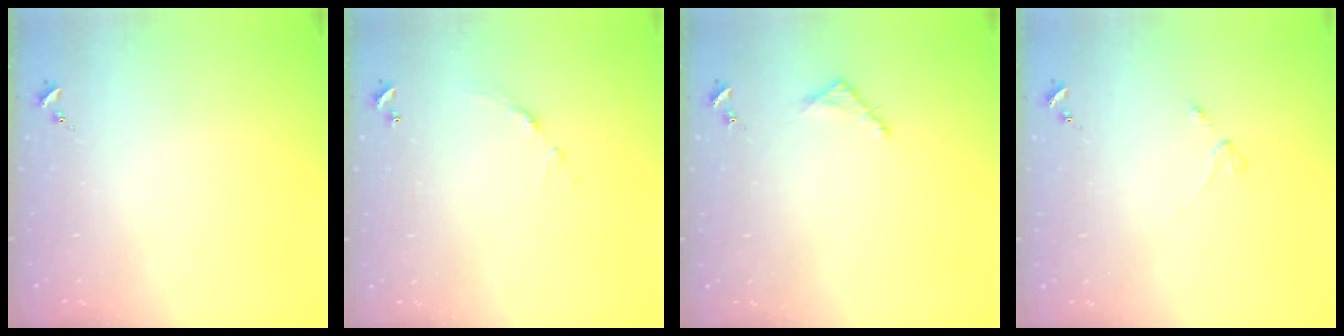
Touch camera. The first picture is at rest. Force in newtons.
{"total": 5.1, "press": 5.1, "slide": 0.4}
{"total": 3.5, "press": 3.5, "slide": 0.3}
{"total": 3.0, "press": 2.9, "slide": 0.5}